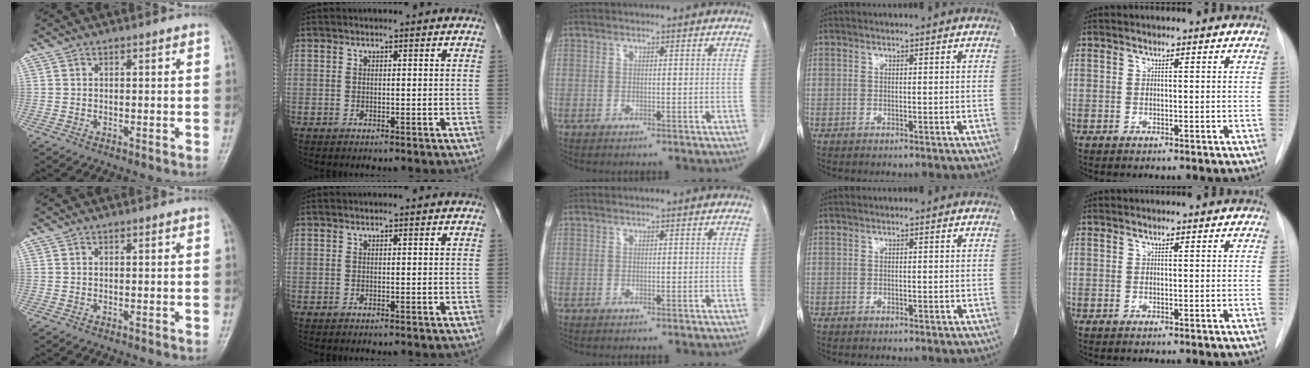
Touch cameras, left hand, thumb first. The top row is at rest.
{}